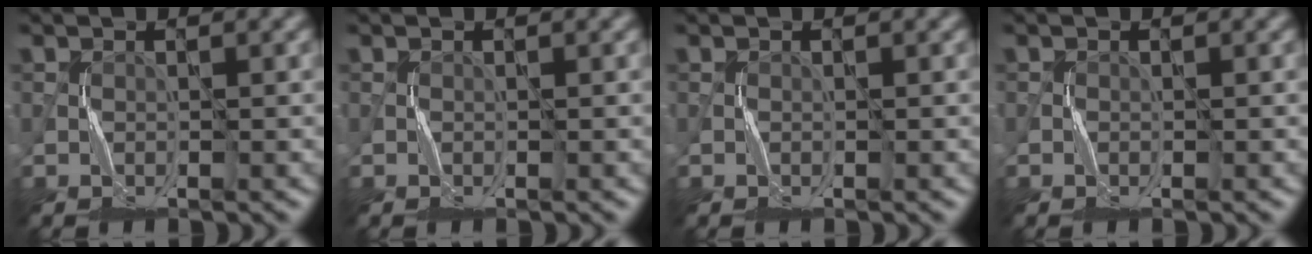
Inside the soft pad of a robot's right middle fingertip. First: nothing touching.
{"total": 0.0}
{"total": 0.0}
{"total": 0.0}